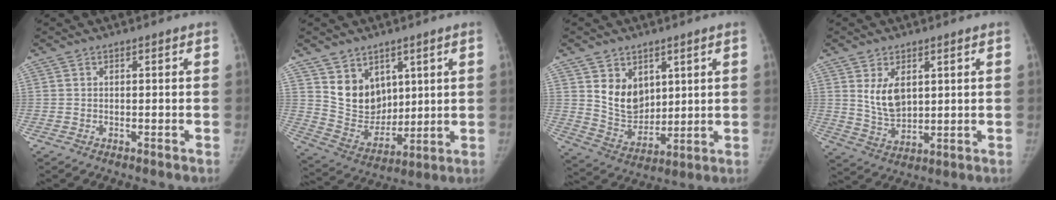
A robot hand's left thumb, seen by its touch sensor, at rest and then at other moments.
{"total": 10.9, "force": [5.3, 8.4, 4.6], "torque": [-0.042, -0.044, 0.116]}
{"total": 10.1, "force": [3.9, 7.5, 5.5], "torque": [-0.061, -0.037, 0.091]}
{"total": 7.3, "force": [2.4, 4.4, 5.2], "torque": [-0.076, -0.021, 0.058]}